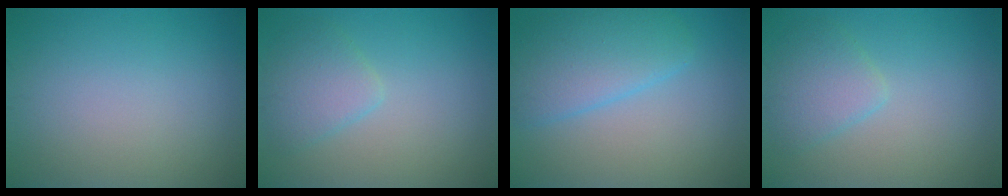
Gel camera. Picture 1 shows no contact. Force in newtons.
{"total": 2.8, "press": 2.8, "slide": 0.2}
{"total": 4.8, "press": 4.8, "slide": 0.2}
{"total": 2.8, "press": 2.8, "slide": 0.2}